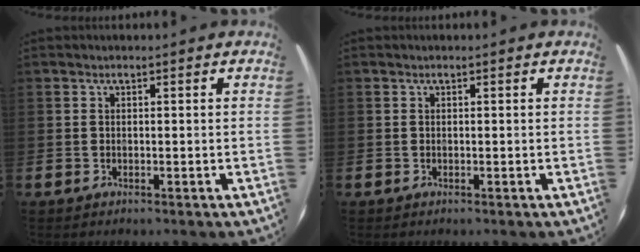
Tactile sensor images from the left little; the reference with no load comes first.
{"total": 0.0}